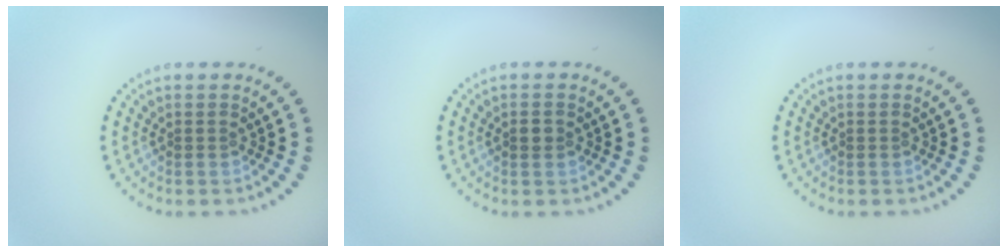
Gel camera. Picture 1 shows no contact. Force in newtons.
{"total": 1.0, "press": 1.0, "slide": 0.1}
{"total": 0.0}